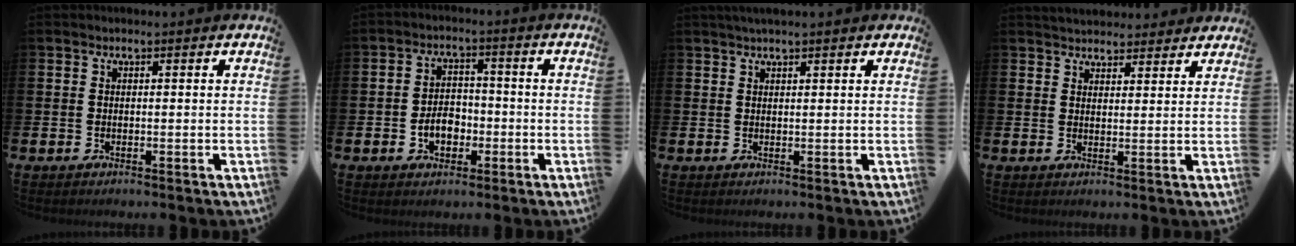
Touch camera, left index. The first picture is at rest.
{"total": 4.2, "force": [-1.4, 3.0, 2.6], "torque": [-0.033, -0.001, -0.032]}
{"total": 1.7, "force": [1.5, 0.1, 0.8], "torque": [-0.004, -0.002, 0.024]}
{"total": 3.8, "force": [3.6, 1.0, -0.1], "torque": [0.004, -0.020, 0.065]}